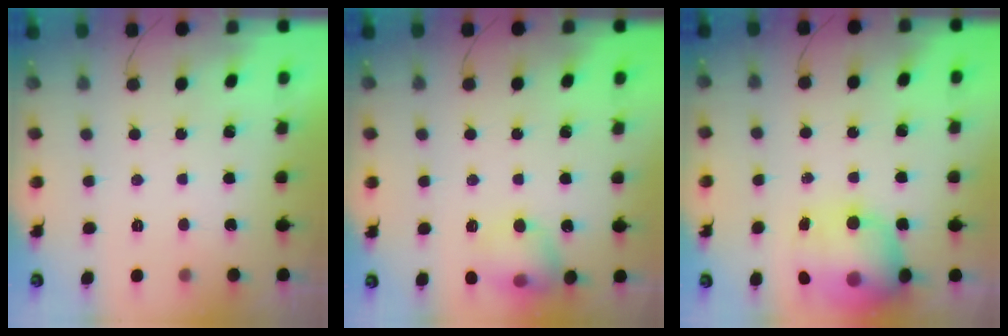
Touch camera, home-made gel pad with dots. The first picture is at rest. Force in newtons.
{"total": 10.7, "press": 10.6, "slide": 1.6}
{"total": 15.9, "press": 15.5, "slide": 3.7}